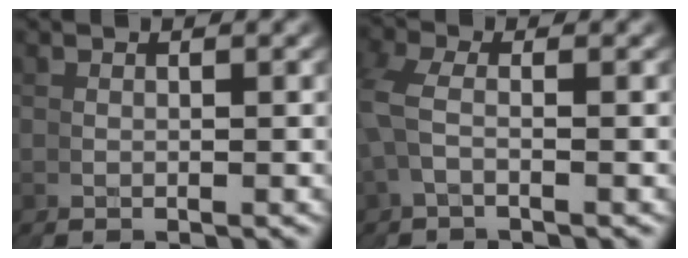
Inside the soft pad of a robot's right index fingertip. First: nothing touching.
{"total": 3.6, "force": [1.7, 3.2, 0.3], "torque": [-0.035, 0.011, 0.017]}